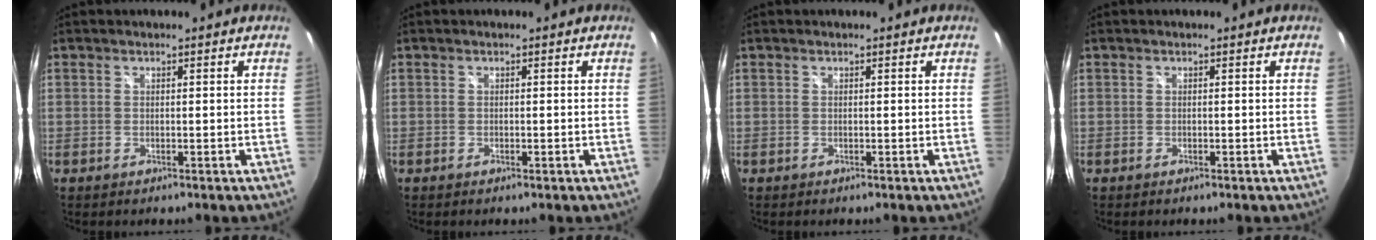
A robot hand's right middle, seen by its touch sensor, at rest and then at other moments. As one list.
[{"total": 0.0}, {"total": 0.0}, {"total": 0.0}]